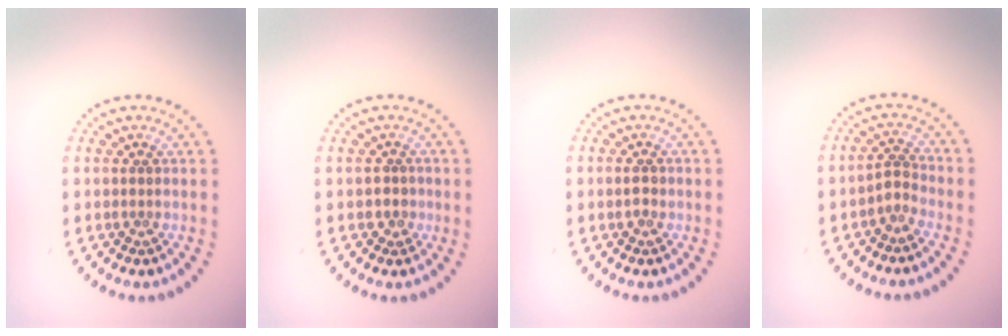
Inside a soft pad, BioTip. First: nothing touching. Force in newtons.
{"total": 1.5, "press": 1.3, "slide": 0.8}
{"total": 1.0, "press": 1.0, "slide": 0.2}
{"total": 1.5, "press": 1.1, "slide": 1.1}